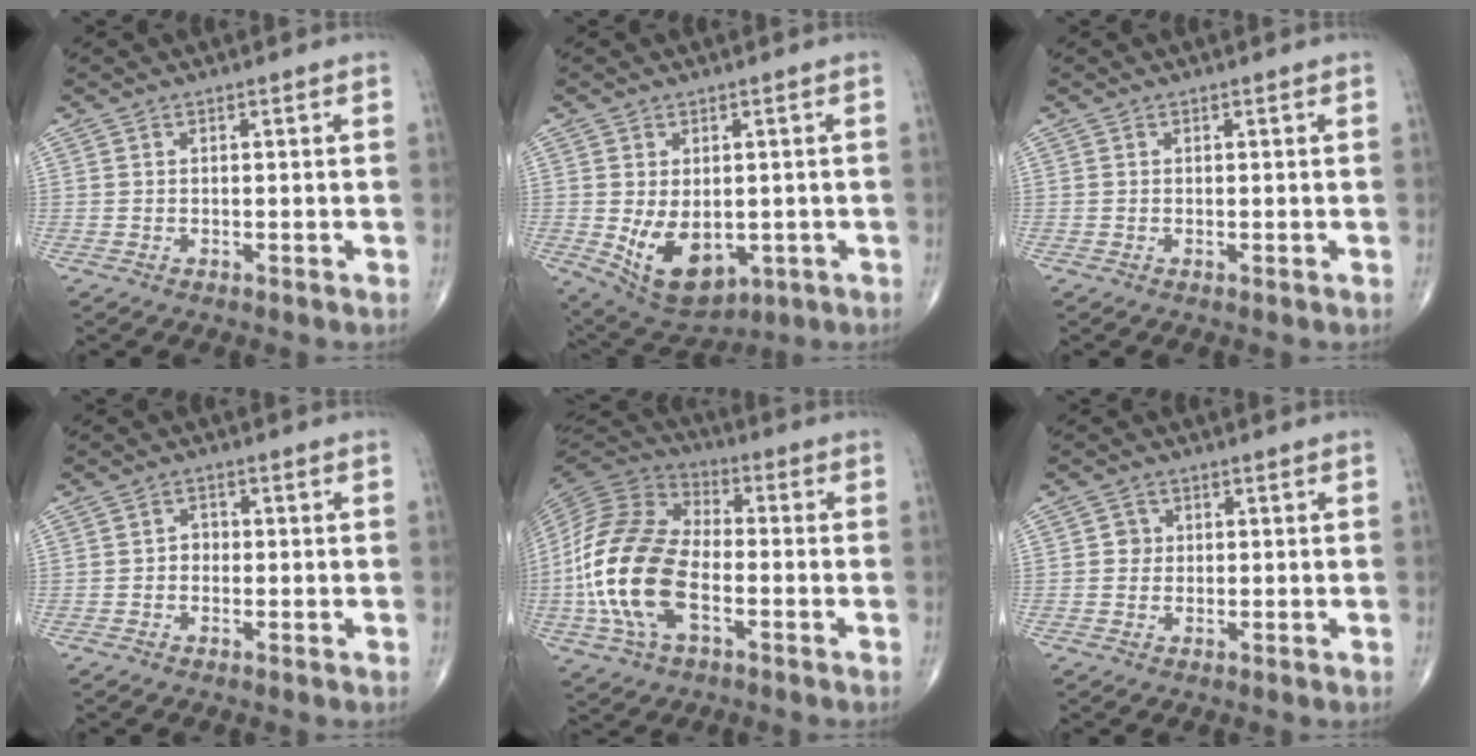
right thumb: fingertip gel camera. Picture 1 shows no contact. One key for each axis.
{"total": 11.1, "fx": -1.9, "fy": 7.0, "fz": 8.4, "tx": -0.119, "ty": -0.011, "tz": -0.005}
{"total": 0.0}
{"total": 1.8, "fx": -0.4, "fy": 1.5, "fz": 0.9, "tx": 0.003, "ty": 0.007, "tz": -0.013}
{"total": 19.3, "fx": -4.2, "fy": 10.7, "fz": 15.6, "tx": -0.322, "ty": 0.020, "tz": -0.083}
{"total": 2.0, "fx": 0.1, "fy": 1.9, "fz": 0.6, "tx": 0.004, "ty": 0.005, "tz": -0.002}